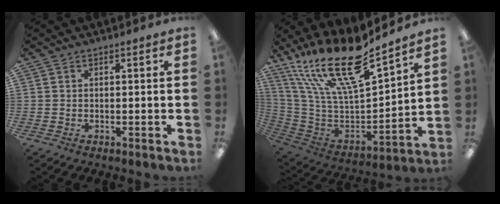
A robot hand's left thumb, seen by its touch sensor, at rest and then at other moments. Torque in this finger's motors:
{"motor_torque": [0.44, 0.30, 0.93, -1.84, 0.58]}